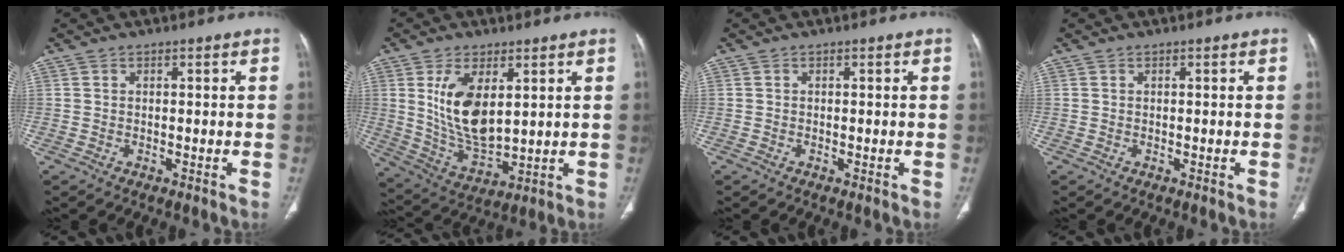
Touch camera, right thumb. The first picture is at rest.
{"total": 12.6, "force": [3.5, 6.4, 10.3], "torque": [-0.183, -0.027, 0.082]}
{"total": 0.0}
{"total": 0.0}